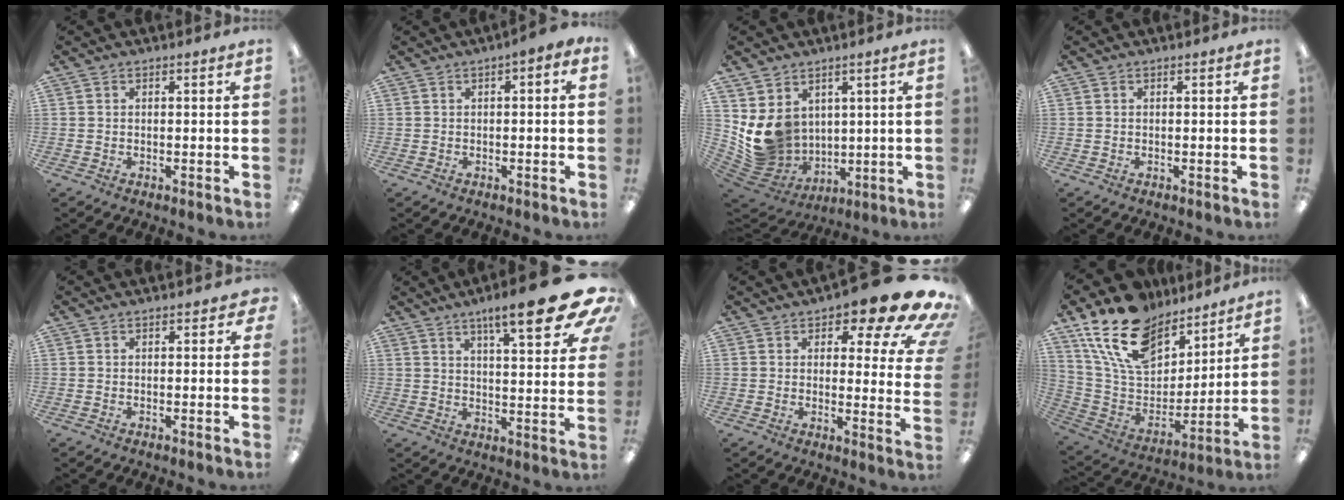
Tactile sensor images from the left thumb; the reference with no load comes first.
{"total": 1.9, "force": [-0.5, 0.7, 1.7], "torque": [-0.030, 0.007, -0.011]}
{"total": 10.4, "force": [3.3, 9.2, 3.6], "torque": [-0.098, -0.031, 0.076]}
{"total": 0.0}
{"total": 1.2, "force": [0.2, 0.9, 0.7], "torque": [-0.007, 0.001, 0.000]}
{"total": 17.4, "force": [10.3, 4.2, 13.3], "torque": [-0.183, -0.058, 0.154]}
{"total": 13.1, "force": [8.5, 4.5, 8.9], "torque": [-0.108, -0.063, 0.142]}
{"total": 19.4, "force": [13.3, 11.2, 8.7], "torque": [-0.182, -0.071, 0.245]}